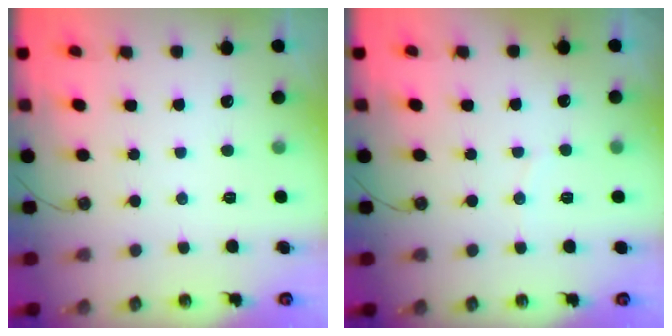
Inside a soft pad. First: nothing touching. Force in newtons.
{"total": 2.0, "press": 1.8, "slide": 0.9}